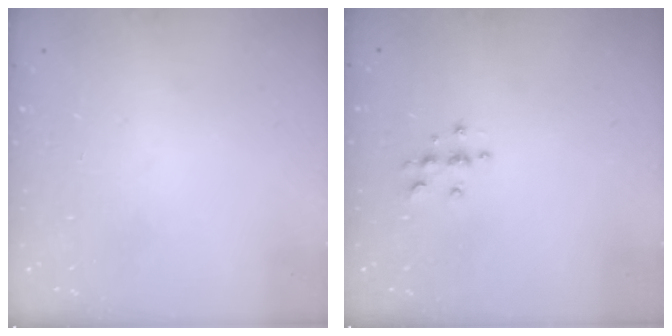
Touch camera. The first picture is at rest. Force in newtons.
{"total": 6.3, "press": 6.3, "slide": 0.8}